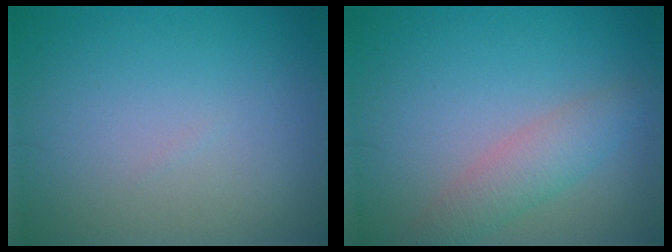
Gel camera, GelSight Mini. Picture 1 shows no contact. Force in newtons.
{"total": 2.9, "press": 2.9, "slide": 0.1}